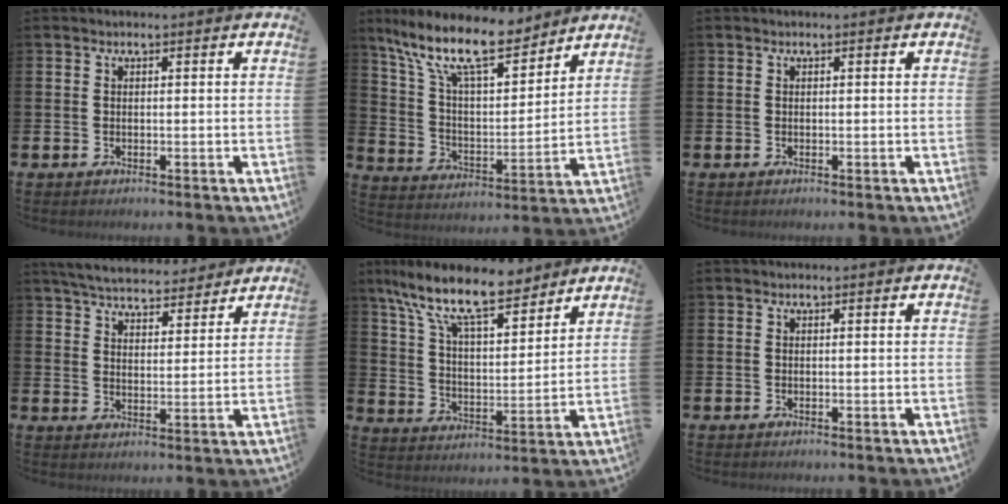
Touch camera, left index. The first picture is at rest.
{"total": 13.5, "force": [10.8, 4.3, 6.9], "torque": [-0.162, -0.059, 0.188]}
{"total": 0.0}
{"total": 5.9, "force": [5.7, 1.2, 1.0], "torque": [-0.036, -0.034, 0.099]}
{"total": 12.4, "force": [10.0, 3.9, 6.2], "torque": [-0.145, -0.052, 0.174]}
{"total": 0.0}